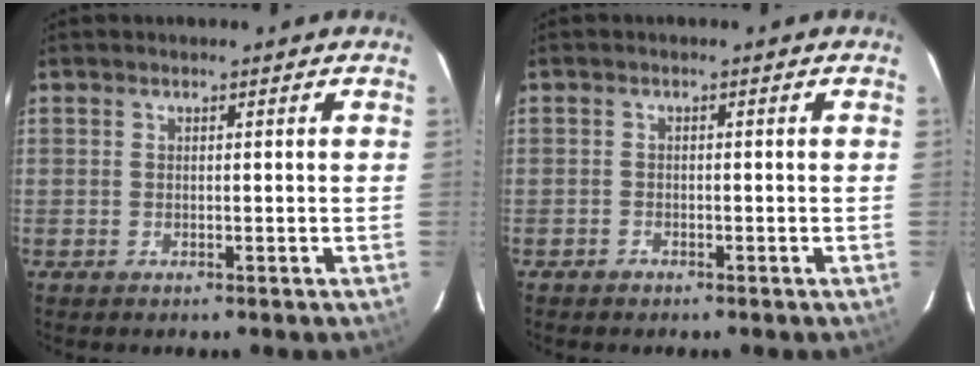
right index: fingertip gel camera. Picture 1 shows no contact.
{"total": 1.0, "force": [-0.9, 0.6, 0.0], "torque": [0.000, 0.004, -0.015]}